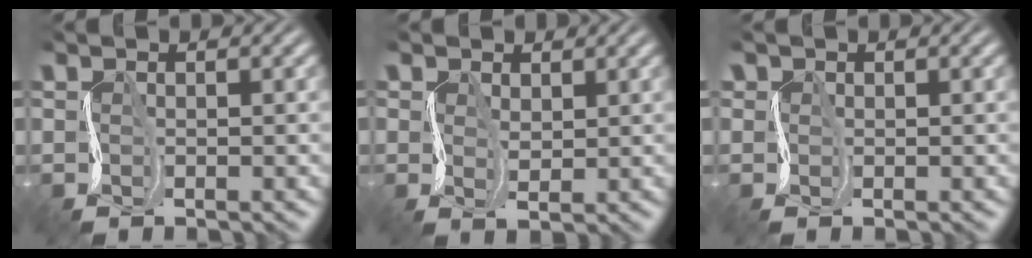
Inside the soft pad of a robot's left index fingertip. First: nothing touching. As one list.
[{"total": 1.6, "force": [0.8, 1.3, 0.6], "torque": [-0.021, 0.006, 0.010]}, {"total": 1.4, "force": [0.3, 1.3, 0.3], "torque": [0.005, 0.009, -0.004]}]